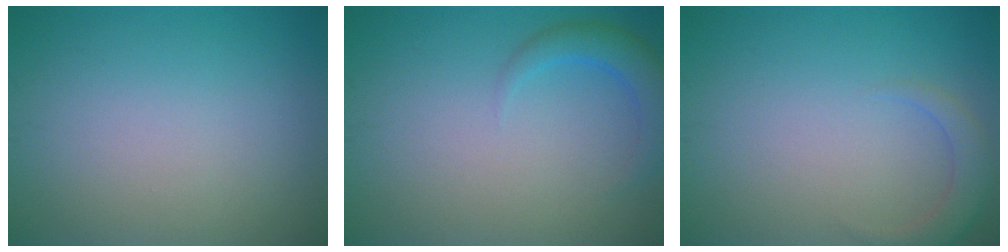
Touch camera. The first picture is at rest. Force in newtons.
{"total": 2.8, "press": 2.8, "slide": 0.2}
{"total": 2.1, "press": 2.1, "slide": 0.3}